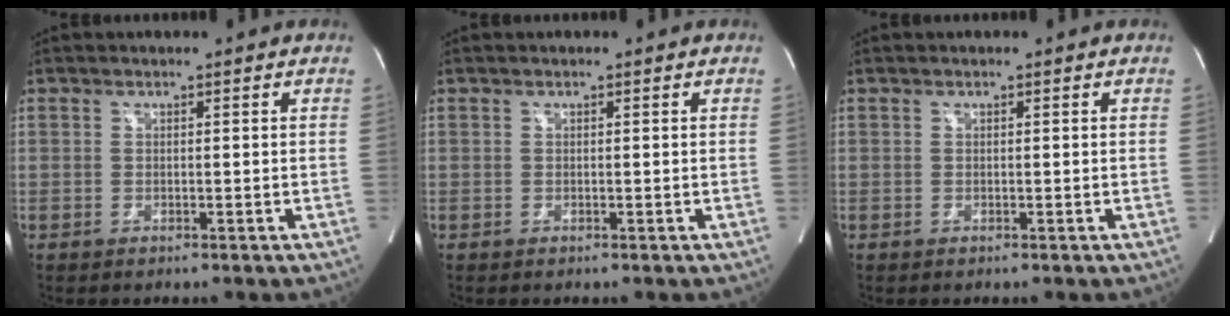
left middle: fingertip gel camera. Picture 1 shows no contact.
{"total": 0.0}
{"total": 0.0}